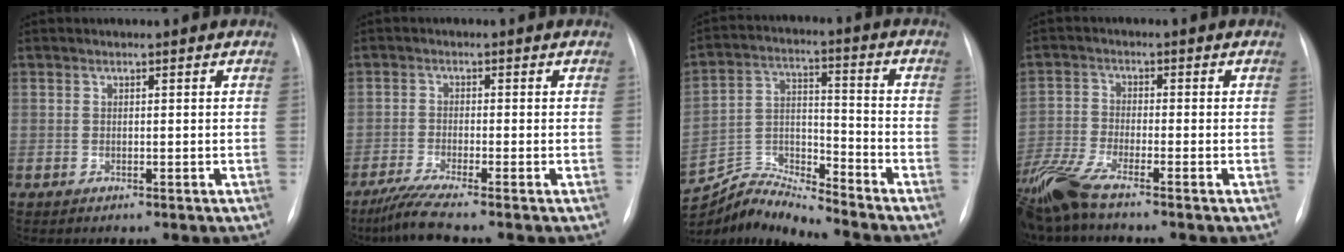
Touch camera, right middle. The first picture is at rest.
{"total": 4.2, "force": [-3.3, -1.2, 2.3], "torque": [-0.056, -0.021, -0.070]}
{"total": 10.6, "force": [-10.5, -1.5, 0.2], "torque": [-0.012, 0.030, -0.200]}
{"total": 8.1, "force": [-6.6, 0.3, 4.7], "torque": [-0.112, -0.024, -0.133]}